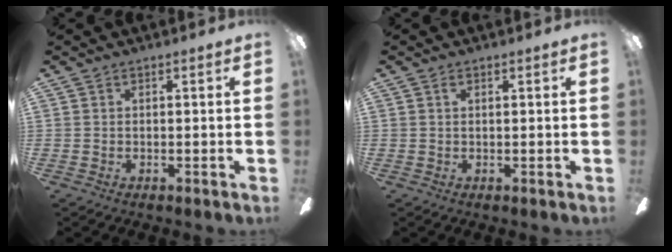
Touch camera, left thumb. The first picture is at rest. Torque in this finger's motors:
{"motor_torque": [-0.06, -0.10, -0.06, -0.03, 0.00]}